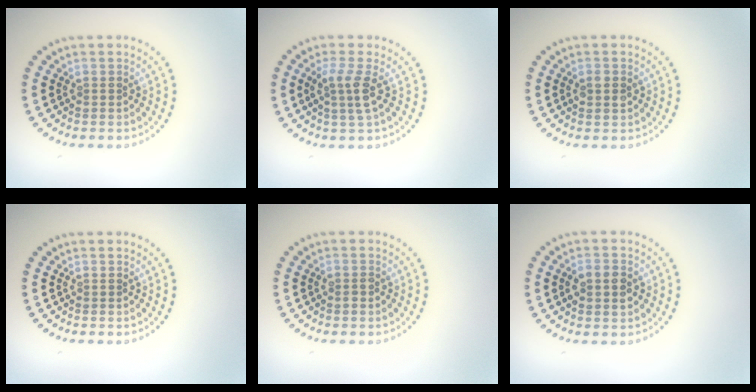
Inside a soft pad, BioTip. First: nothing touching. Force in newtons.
{"total": 2.6, "press": 2.1, "slide": 1.5}
{"total": 1.4, "press": 1.4, "slide": 0.2}
{"total": 0.0}
{"total": 0.8, "press": 0.8, "slide": 0.2}
{"total": 3.0, "press": 3.0, "slide": 0.2}